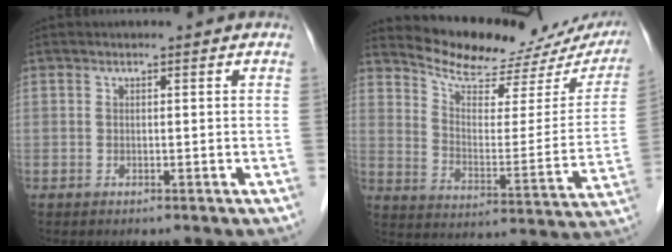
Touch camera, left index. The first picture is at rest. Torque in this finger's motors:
{"motor_torque": [0.41, -0.72, 0.20, 0.02]}